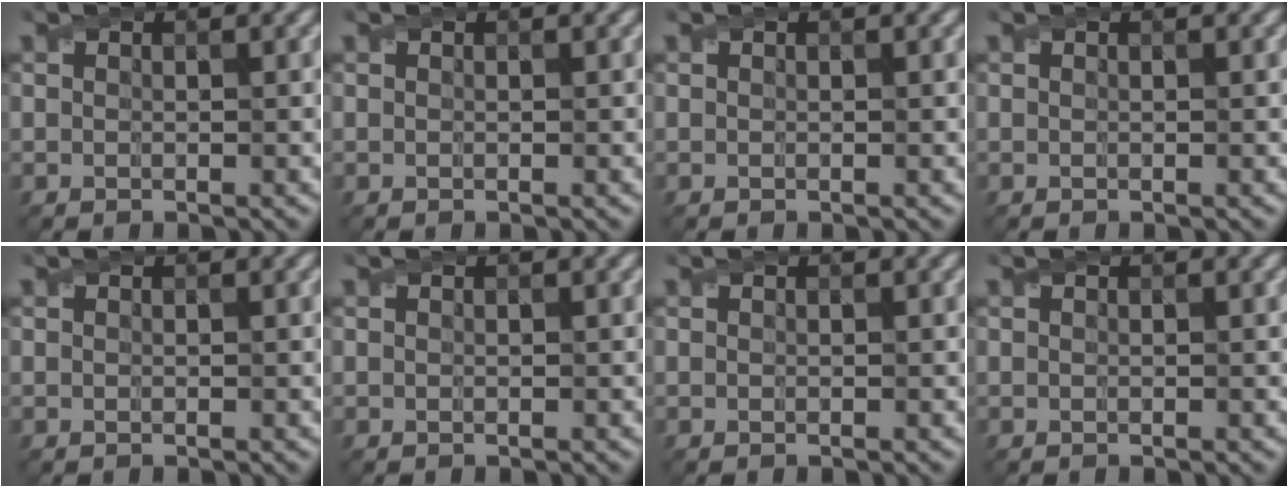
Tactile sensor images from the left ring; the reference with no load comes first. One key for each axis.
{"total": 0.0}
{"total": 0.0}
{"total": 0.0}
{"total": 0.0}
{"total": 0.0}
{"total": 0.0}
{"total": 0.0}